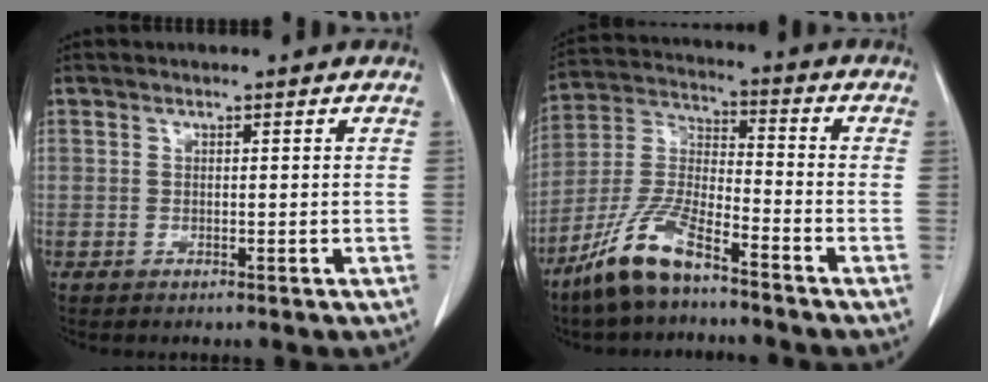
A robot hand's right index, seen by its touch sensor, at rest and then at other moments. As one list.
[{"total": 11.2, "force": [-8.1, 2.4, 7.4], "torque": [-0.165, -0.011, -0.163]}]